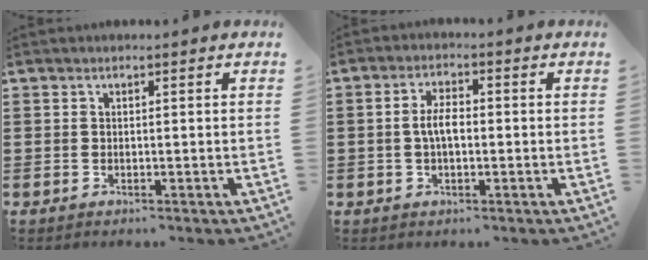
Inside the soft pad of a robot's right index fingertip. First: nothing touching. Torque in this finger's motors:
{"motor_torque": [1.06, 0.23, 0.46, 0.15]}